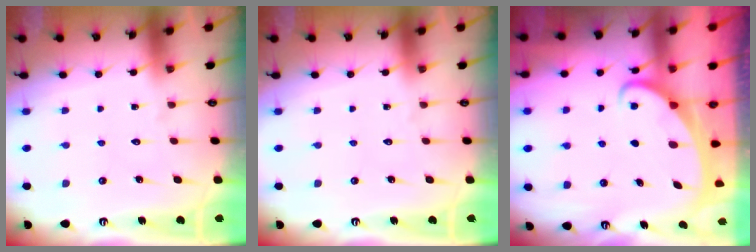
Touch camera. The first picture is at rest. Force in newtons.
{"total": 0.0}
{"total": 2.2, "press": 2.2, "slide": 0.3}